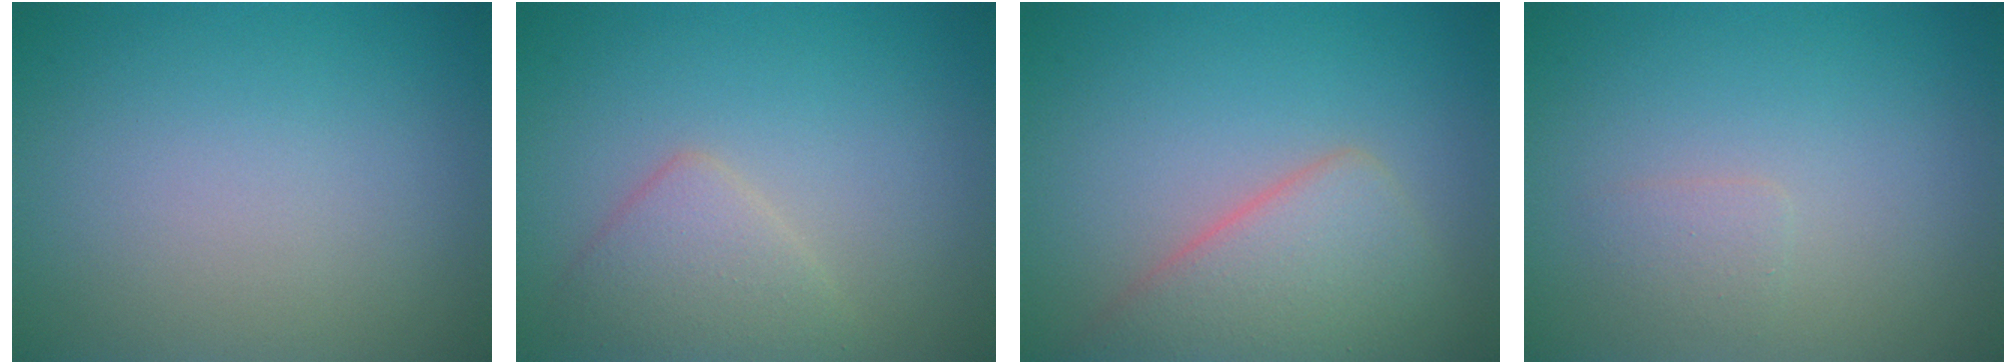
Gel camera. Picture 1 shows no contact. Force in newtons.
{"total": 2.8, "press": 2.8, "slide": 0.1}
{"total": 5.2, "press": 5.2, "slide": 0.0}
{"total": 1.0, "press": 1.0, "slide": 0.1}